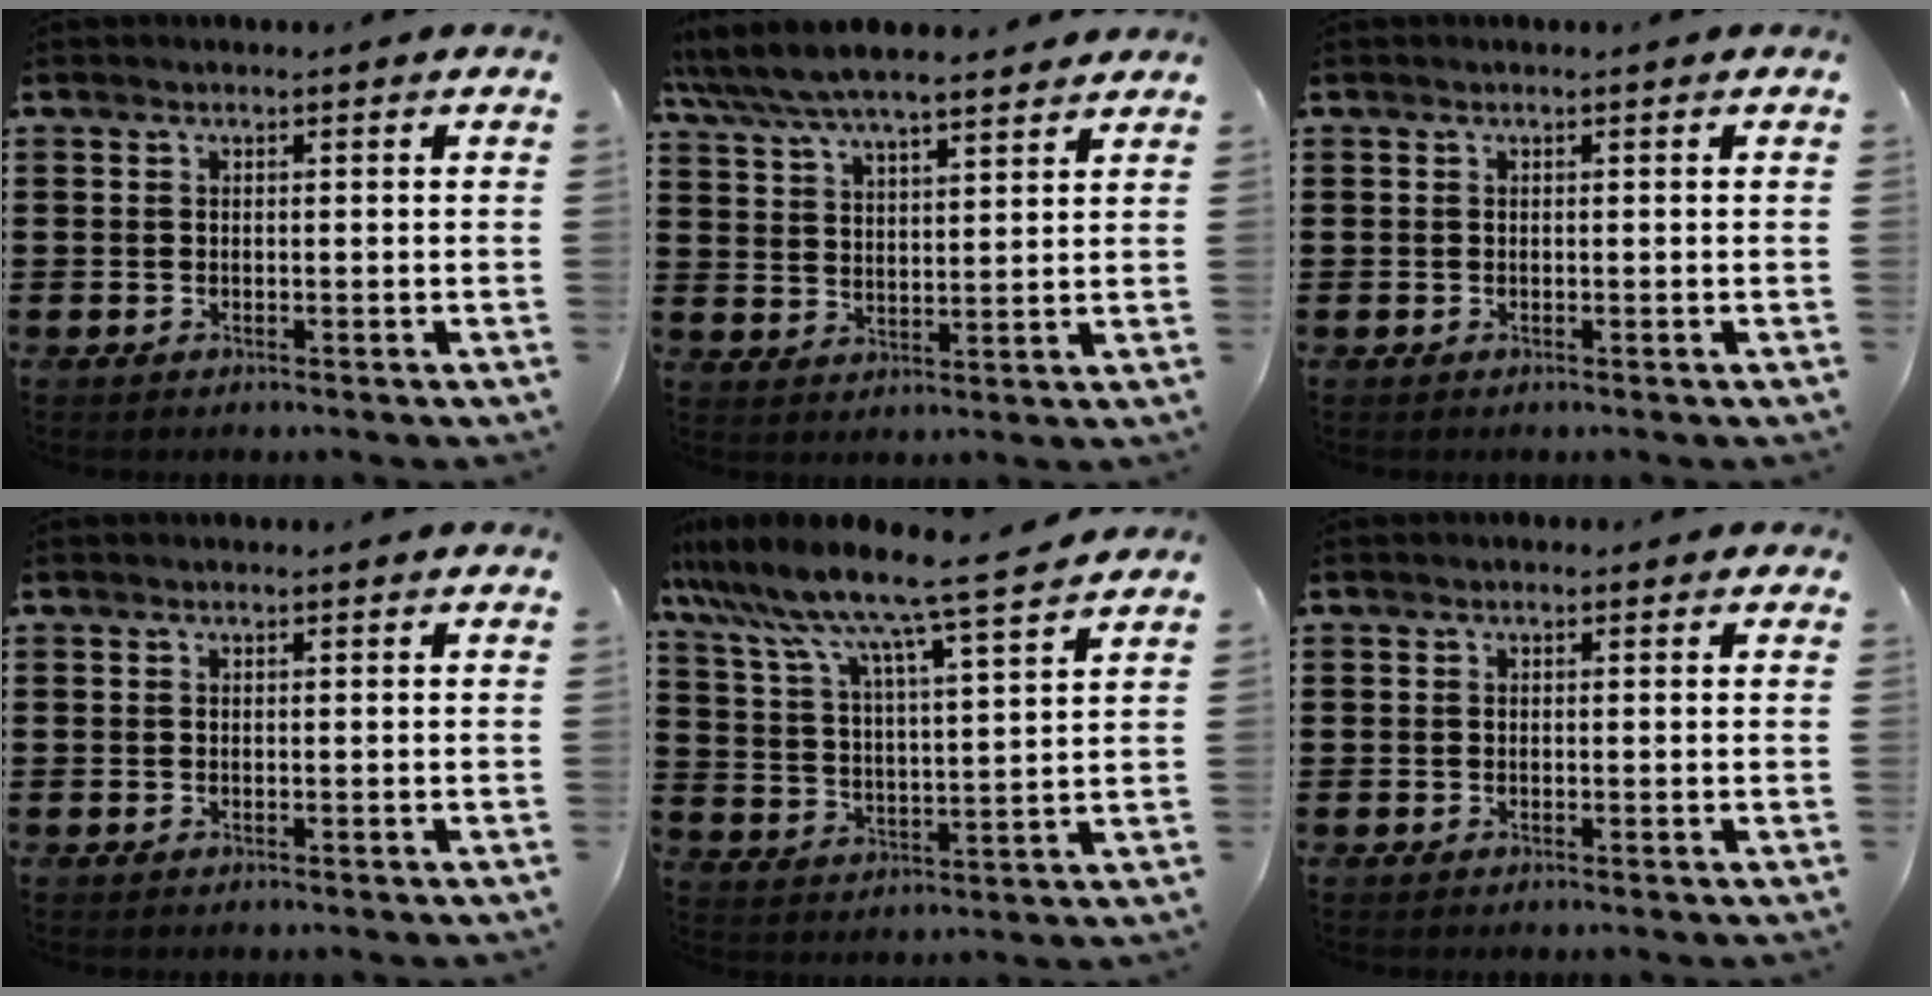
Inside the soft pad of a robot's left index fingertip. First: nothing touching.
{"total": 6.4, "force": [6.0, 1.3, 2.1], "torque": [-0.063, -0.022, 0.106]}
{"total": 0.0}
{"total": 0.0}
{"total": 8.2, "force": [7.3, -0.7, 3.5], "torque": [-0.098, -0.052, 0.117]}
{"total": 0.6, "force": [0.2, 0.5, 0.3], "torque": [-0.006, 0.005, 0.002]}